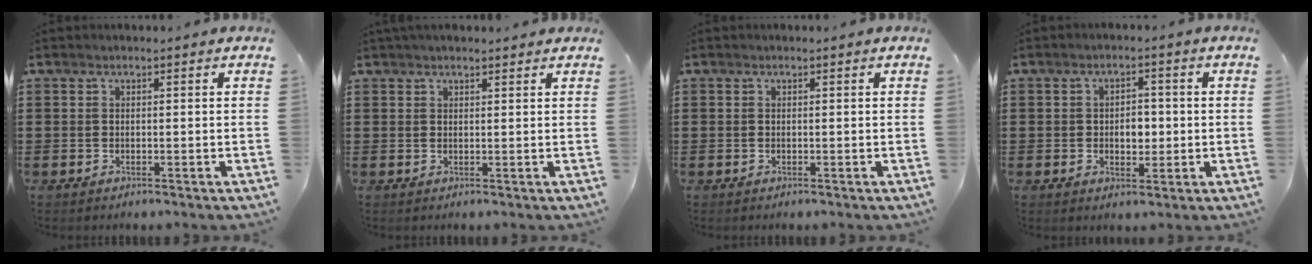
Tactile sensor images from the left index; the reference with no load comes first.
{"total": 1.4, "force": [1.3, 0.3, 0.4], "torque": [-0.009, 0.002, 0.025]}
{"total": 0.0}
{"total": 3.5, "force": [-0.3, 2.2, 2.7], "torque": [-0.041, 0.000, -0.013]}